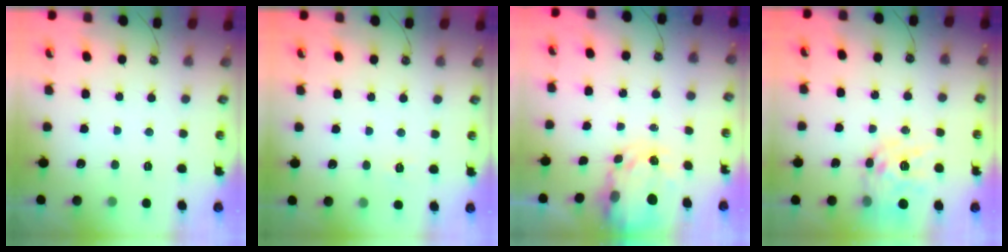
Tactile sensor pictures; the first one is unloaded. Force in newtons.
{"total": 3.7, "press": 3.6, "slide": 0.5}
{"total": 5.9, "press": 5.8, "slide": 0.6}
{"total": 14.0, "press": 13.9, "slide": 1.3}